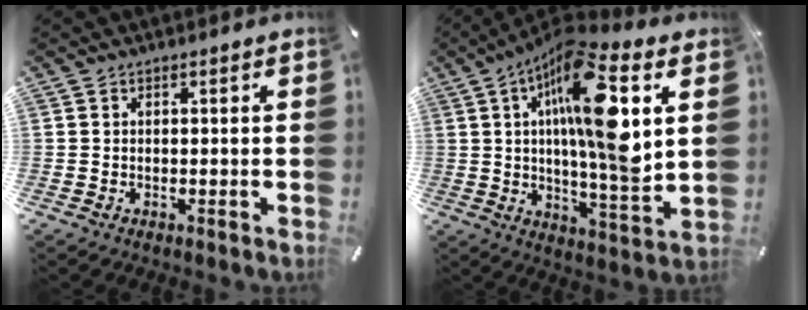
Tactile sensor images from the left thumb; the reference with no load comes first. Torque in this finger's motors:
{"motor_torque": [2.40, 2.61, 2.75, -0.02, 0.54]}